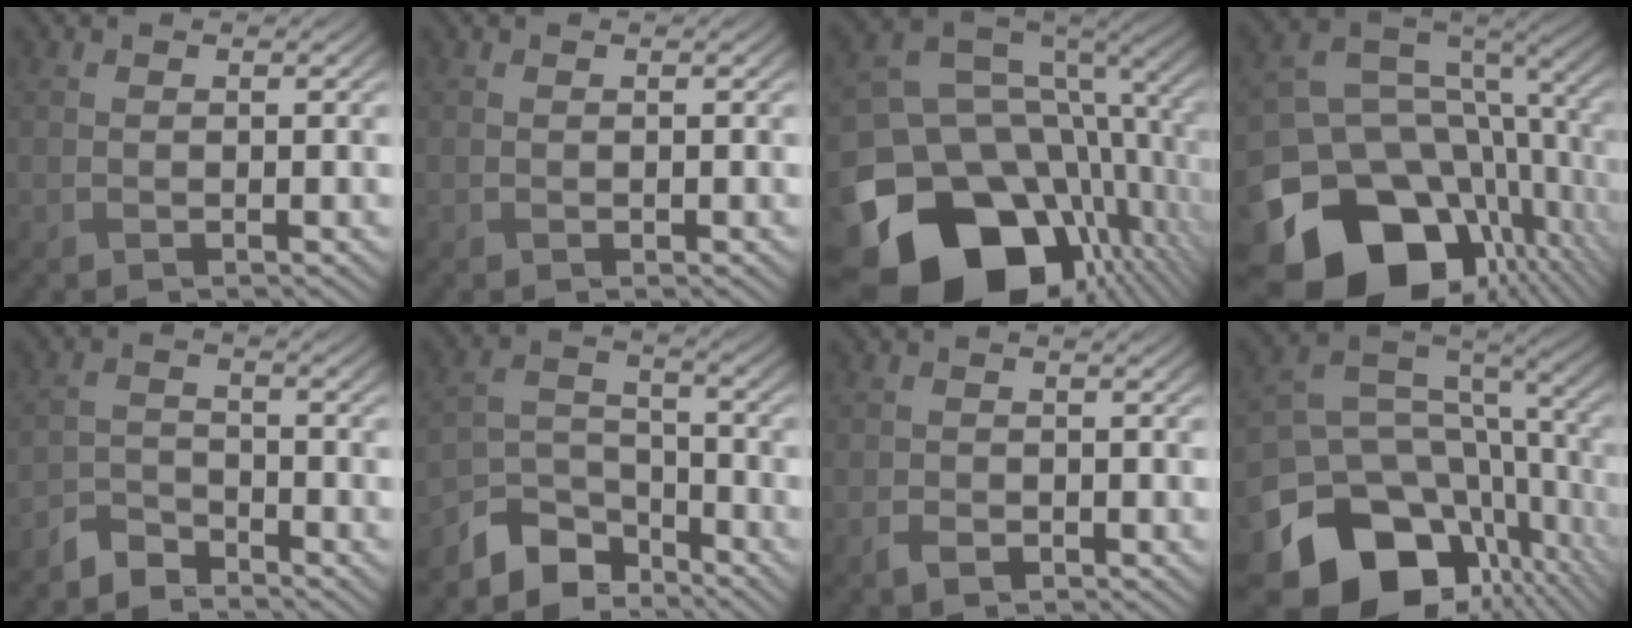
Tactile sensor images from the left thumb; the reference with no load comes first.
{"total": 0.0}
{"total": 19.4, "force": [-7.2, 13.9, 11.4], "torque": [-0.230, -0.050, -0.099]}
{"total": 18.5, "force": [-8.2, 13.4, 9.7], "torque": [-0.195, -0.047, -0.115]}
{"total": 3.6, "force": [-3.4, 1.1, 0.8], "torque": [-0.016, 0.000, -0.079]}
{"total": 7.7, "force": [-6.3, 3.7, 2.5], "torque": [-0.052, -0.008, -0.130]}
{"total": 2.0, "force": [-1.1, 1.3, 1.0], "torque": [-0.021, -0.004, -0.023]}
{"total": 17.4, "force": [-9.0, 12.2, 8.6], "torque": [-0.193, -0.051, -0.121]}